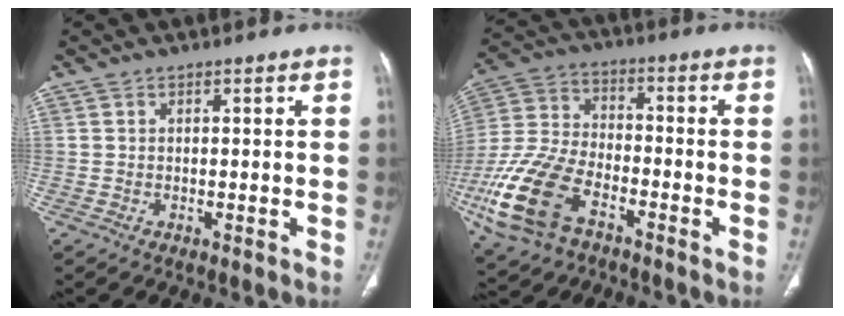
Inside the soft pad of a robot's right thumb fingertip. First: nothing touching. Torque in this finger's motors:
{"motor_torque": [0.15, 0.35, 1.78, -0.99, 0.61]}